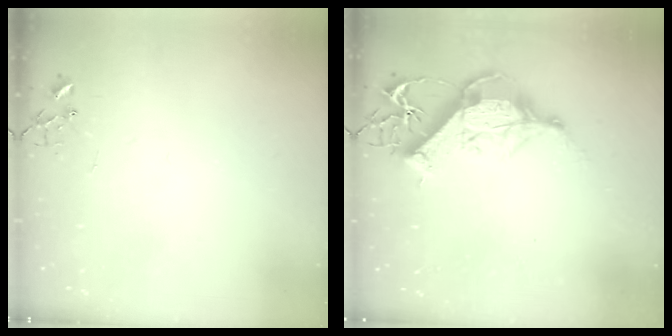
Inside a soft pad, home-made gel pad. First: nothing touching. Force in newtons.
{"total": 13.7, "press": 13.5, "slide": 2.2}